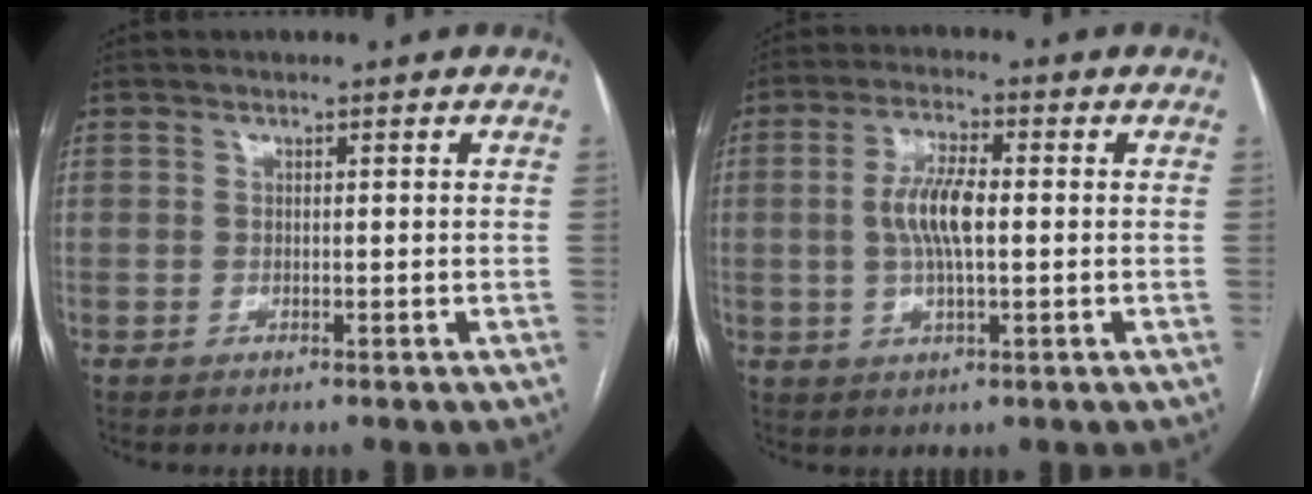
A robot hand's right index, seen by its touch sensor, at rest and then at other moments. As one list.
[{"total": 6.8, "force": [0.1, 1.6, 6.6], "torque": [-0.140, 0.004, 0.002]}]